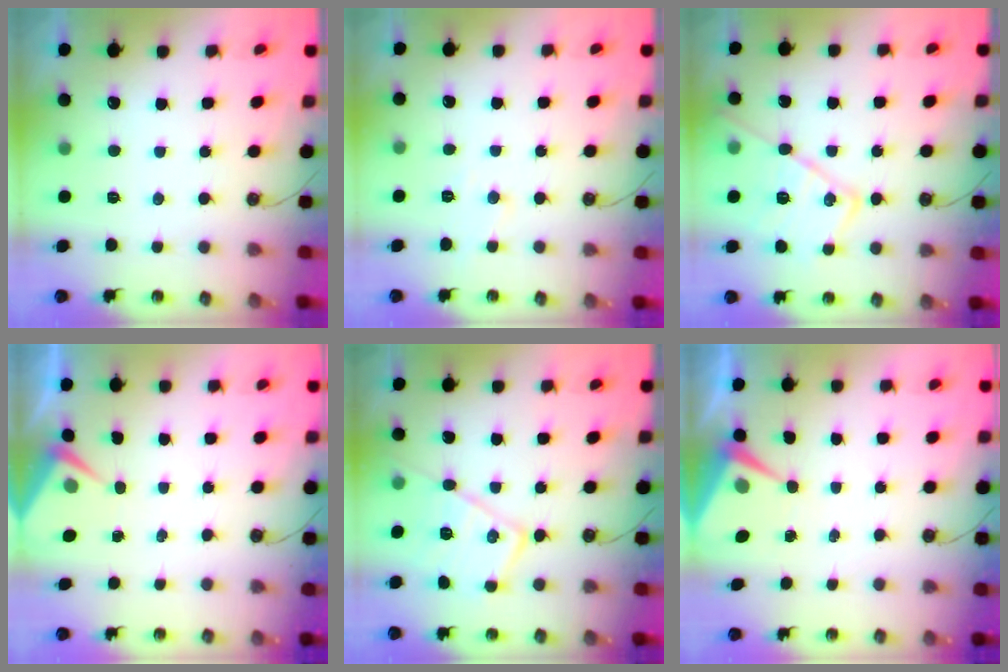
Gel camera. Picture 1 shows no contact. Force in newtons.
{"total": 6.1, "press": 6.0, "slide": 1.0}
{"total": 17.5, "press": 17.4, "slide": 1.0}
{"total": 3.9, "press": 3.9, "slide": 0.5}
{"total": 15.2, "press": 15.2, "slide": 0.8}
{"total": 7.0, "press": 7.0, "slide": 0.4}